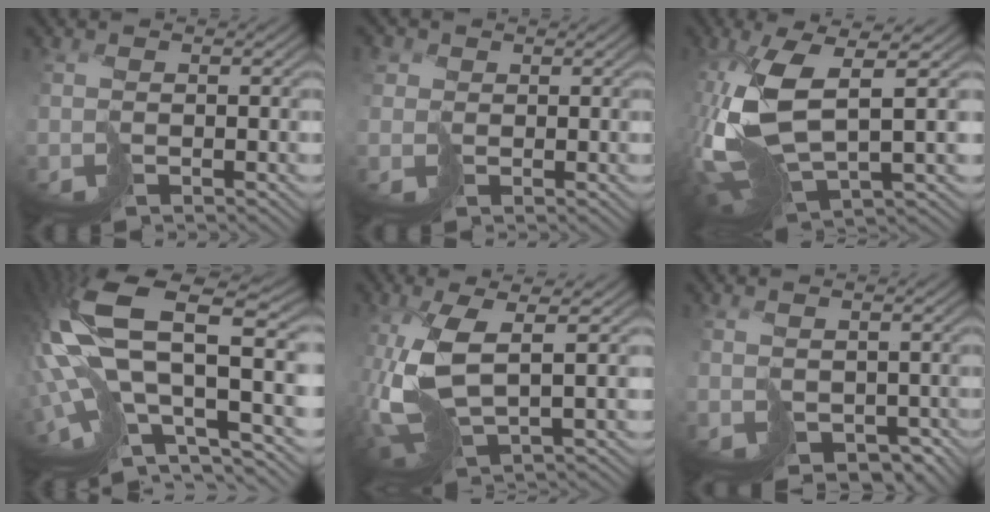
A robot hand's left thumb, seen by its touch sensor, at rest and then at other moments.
{"total": 2.6, "force": [0.9, 2.3, 0.8], "torque": [-0.033, 0.003, 0.014]}
{"total": 13.6, "force": [0.2, 6.3, 12.1], "torque": [-0.290, -0.028, 0.015]}
{"total": 18.3, "force": [-0.1, 7.6, 16.7], "torque": [-0.380, -0.032, 0.030]}
{"total": 10.0, "force": [0.0, 4.0, 9.2], "torque": [-0.218, -0.007, -0.001]}
{"total": 3.3, "force": [-0.3, 2.4, 2.3], "torque": [-0.050, -0.016, -0.003]}